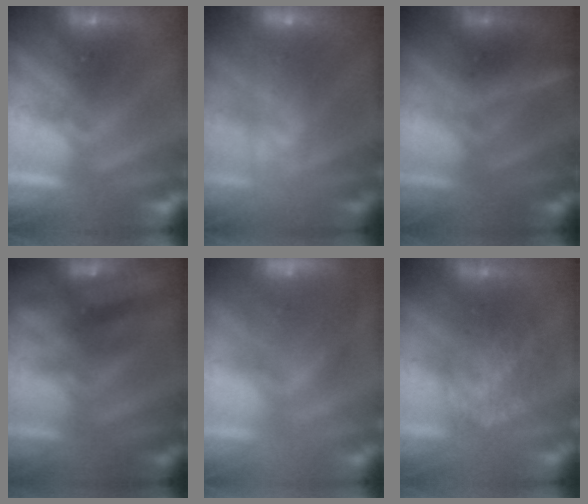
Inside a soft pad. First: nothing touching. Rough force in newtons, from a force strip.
{"total": 7.8}
{"total": 2.9}
{"total": 2.4}
{"total": 9.4}
{"total": 7.9}